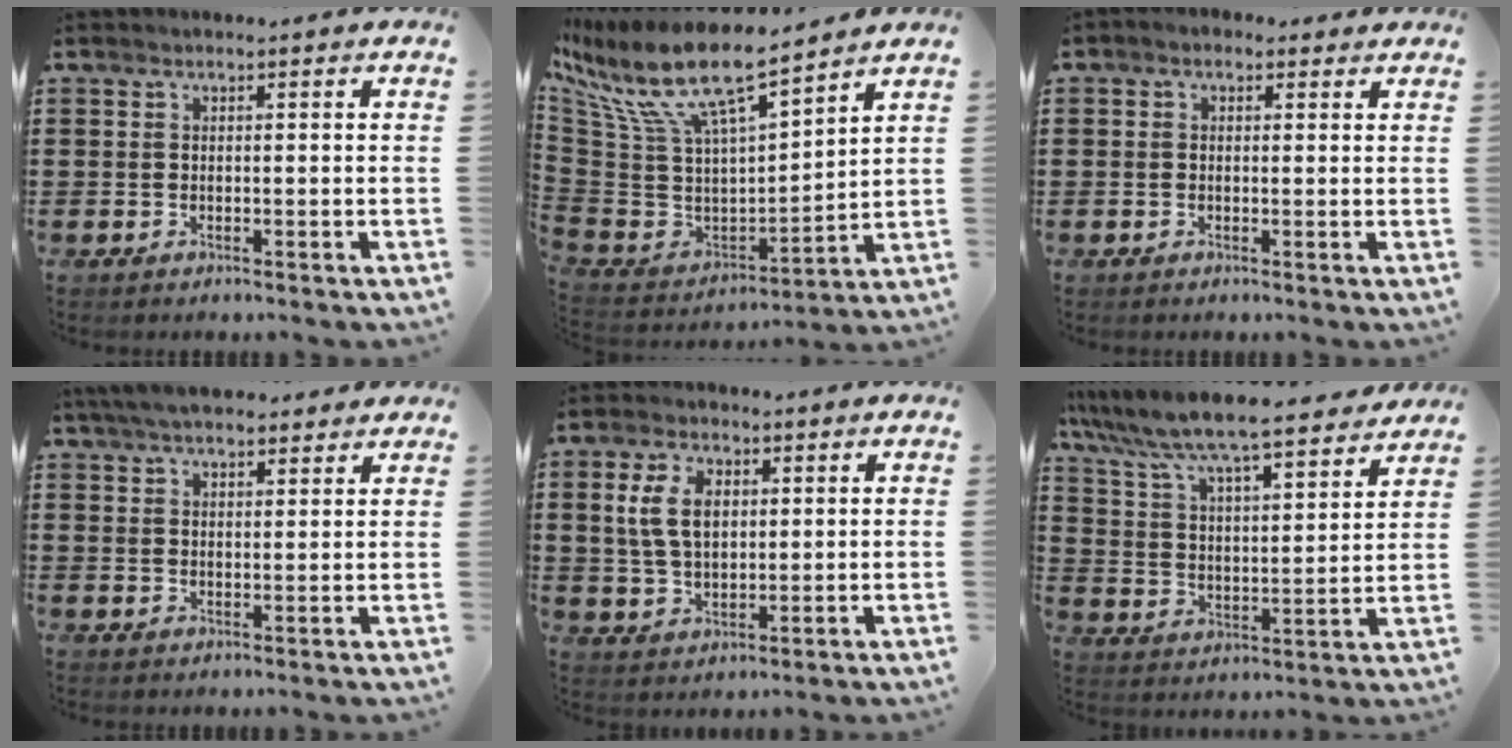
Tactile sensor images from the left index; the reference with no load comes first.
{"total": 13.2, "force": [8.4, 3.7, 9.5], "torque": [-0.224, -0.056, 0.140]}
{"total": 1.2, "force": [0.2, 1.0, 0.5], "torque": [-0.014, 0.005, 0.002]}
{"total": 5.1, "force": [4.6, 1.1, 1.9], "torque": [-0.049, -0.003, 0.086]}
{"total": 7.0, "force": [1.7, 4.2, 5.2], "torque": [-0.120, 0.005, 0.024]}
{"total": 7.6, "force": [7.1, 0.2, 2.6], "torque": [-0.083, -0.050, 0.117]}